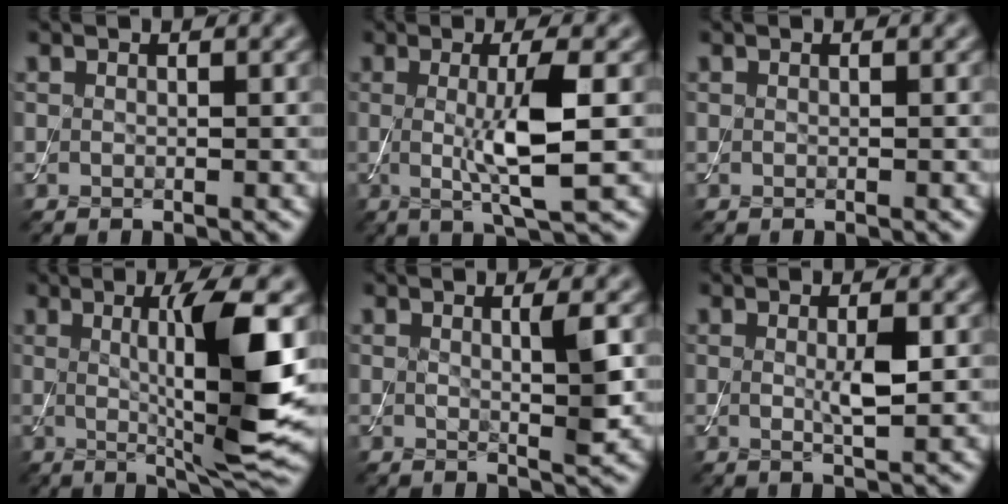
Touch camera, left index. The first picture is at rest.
{"total": 5.4, "force": [-0.1, 0.9, 5.3], "torque": [-0.095, -0.010, 0.000]}
{"total": 0.0}
{"total": 9.7, "force": [0.9, 1.7, 9.6], "torque": [-0.136, -0.013, 0.021]}
{"total": 2.3, "force": [0.5, 0.3, 2.2], "torque": [-0.032, -0.007, 0.007]}
{"total": 2.3, "force": [0.2, 0.4, 2.3], "torque": [-0.042, -0.003, 0.003]}